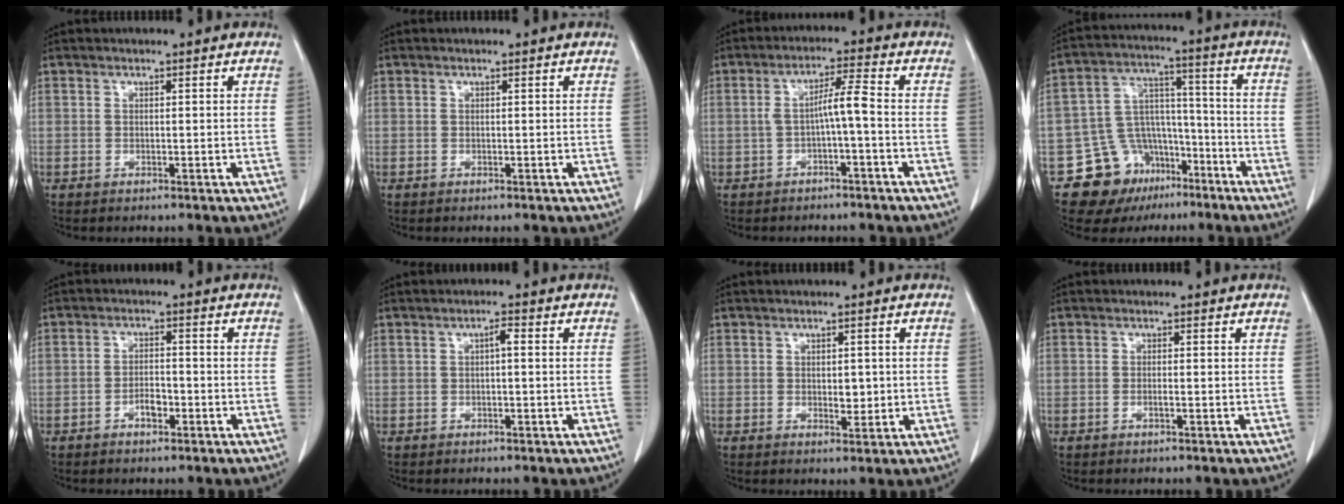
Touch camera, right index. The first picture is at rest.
{"total": 0.0}
{"total": 4.5, "force": [-1.2, -0.1, 4.3], "torque": [-0.076, 0.018, -0.017]}
{"total": 13.0, "force": [-7.9, 9.6, 3.7], "torque": [-0.059, 0.069, -0.113]}
{"total": 3.0, "force": [-1.7, 1.3, 2.2], "torque": [-0.037, 0.006, -0.030]}
{"total": 1.5, "force": [0.1, 0.3, 1.5], "torque": [-0.027, 0.005, 0.002]}
{"total": 2.5, "force": [-0.1, 1.3, 2.1], "torque": [-0.030, -0.001, 0.003]}
{"total": 0.8, "force": [-0.4, 0.0, 0.7], "torque": [-0.014, 0.001, -0.008]}